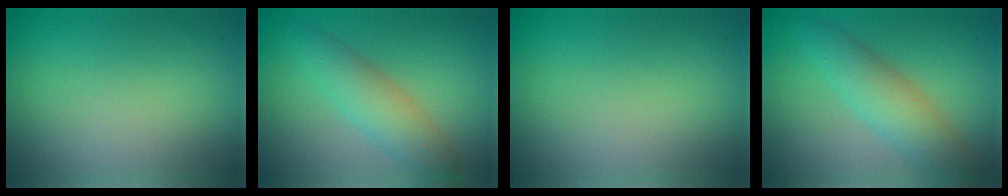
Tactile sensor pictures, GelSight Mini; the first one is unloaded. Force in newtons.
{"total": 4.3, "press": 4.3, "slide": 0.1}
{"total": 0.0}
{"total": 4.6, "press": 4.6, "slide": 0.1}